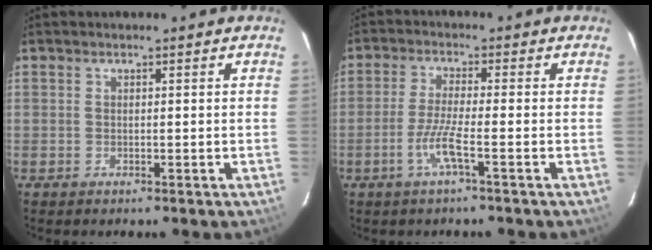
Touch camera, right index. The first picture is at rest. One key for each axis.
{"total": 4.9, "fx": -2.4, "fy": -0.5, "fz": 4.2, "tx": -0.095, "ty": -0.004, "tz": -0.048}